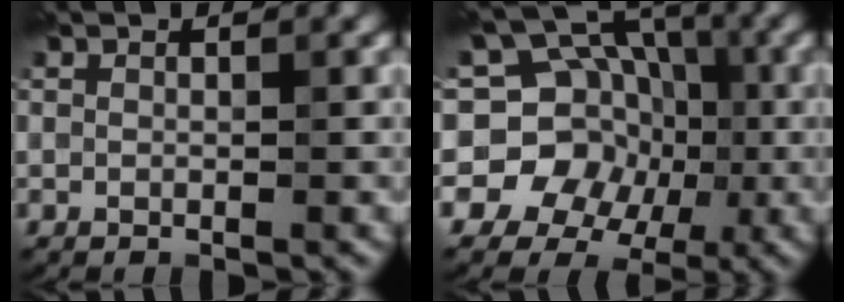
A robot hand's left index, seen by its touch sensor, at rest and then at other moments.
{"total": 11.3, "force": [-1.2, 10.5, 4.1], "torque": [-0.061, 0.041, -0.054]}